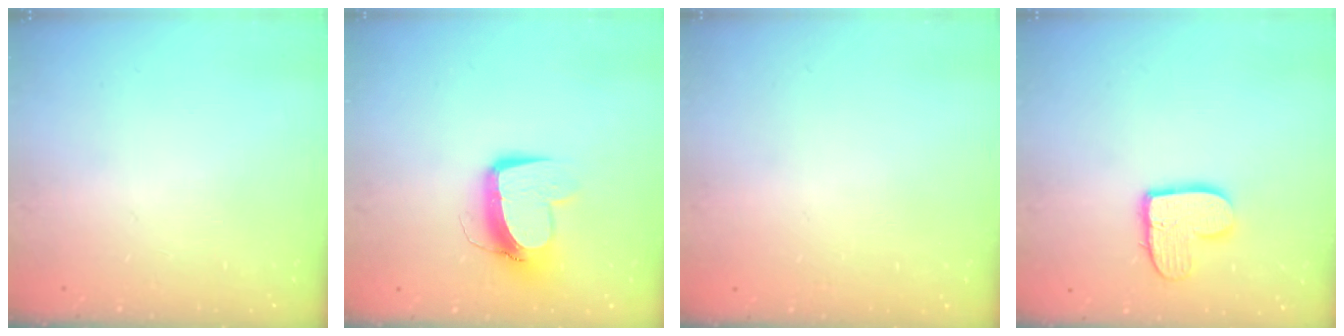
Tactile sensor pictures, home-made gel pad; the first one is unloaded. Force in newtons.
{"total": 11.4, "press": 11.3, "slide": 1.5}
{"total": 0.0}
{"total": 10.9, "press": 10.8, "slide": 0.7}